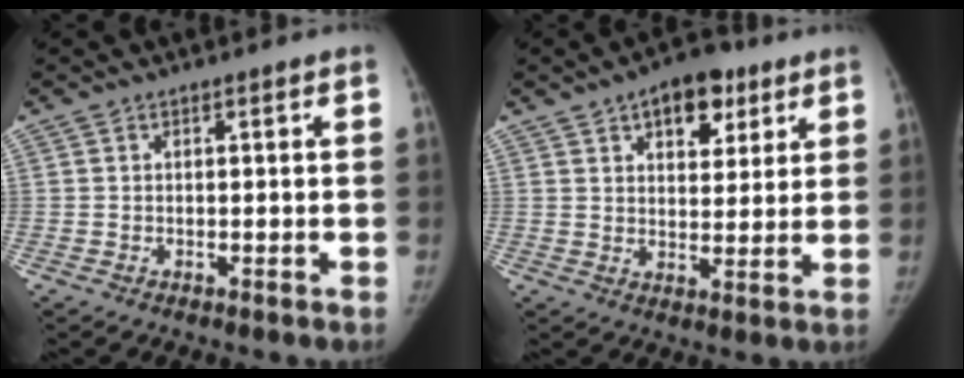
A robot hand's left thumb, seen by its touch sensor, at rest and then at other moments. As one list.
[{"total": 10.5, "force": [5.6, 6.0, 6.6], "torque": [-0.056, -0.019, 0.078]}]